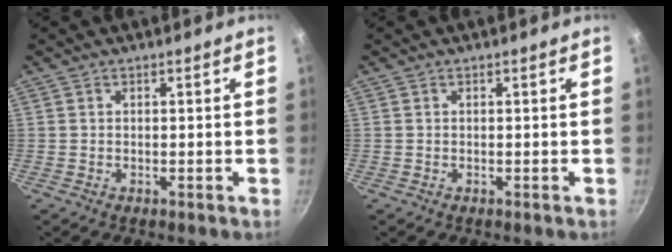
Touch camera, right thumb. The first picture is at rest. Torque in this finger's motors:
{"motor_torque": [-0.13, 0.06, 0.00, 0.00, 0.00]}